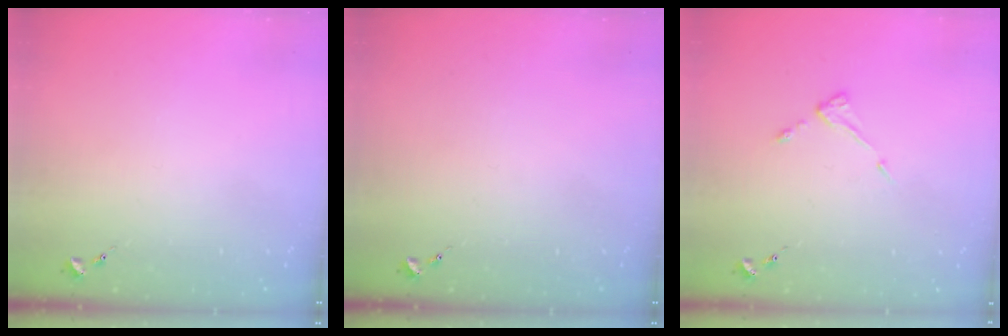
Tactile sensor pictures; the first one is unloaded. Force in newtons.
{"total": 0.0}
{"total": 4.4, "press": 4.3, "slide": 0.7}